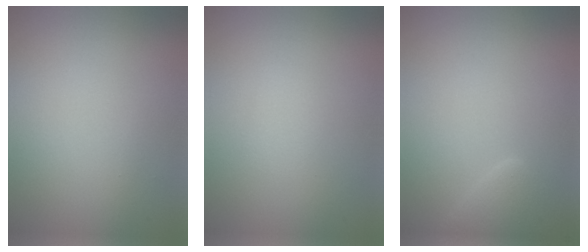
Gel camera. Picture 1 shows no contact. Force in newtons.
{"total": 0.6, "press": 0.6, "slide": 0.1}
{"total": 2.7, "press": 2.7, "slide": 0.2}